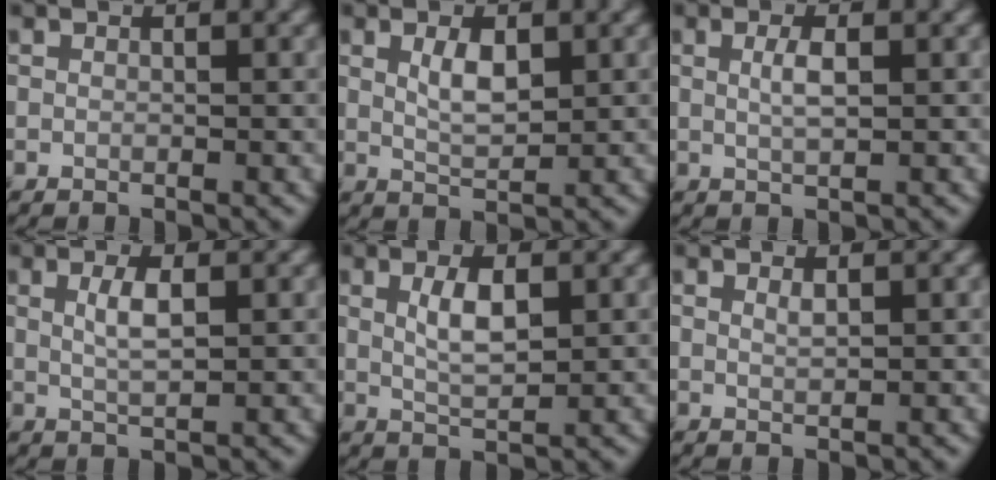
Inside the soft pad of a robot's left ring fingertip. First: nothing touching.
{"total": 2.7, "force": [0.8, 1.1, 2.3], "torque": [-0.045, 0.000, 0.018]}
{"total": 1.8, "force": [0.3, 0.5, 1.7], "torque": [-0.034, 0.003, 0.007]}
{"total": 2.3, "force": [0.5, 0.6, 2.2], "torque": [-0.043, 0.002, 0.011]}
{"total": 3.1, "force": [0.7, 1.2, 2.8], "torque": [-0.058, 0.001, 0.016]}
{"total": 0.8, "force": [0.5, 0.2, 0.6], "torque": [-0.011, -0.001, 0.010]}